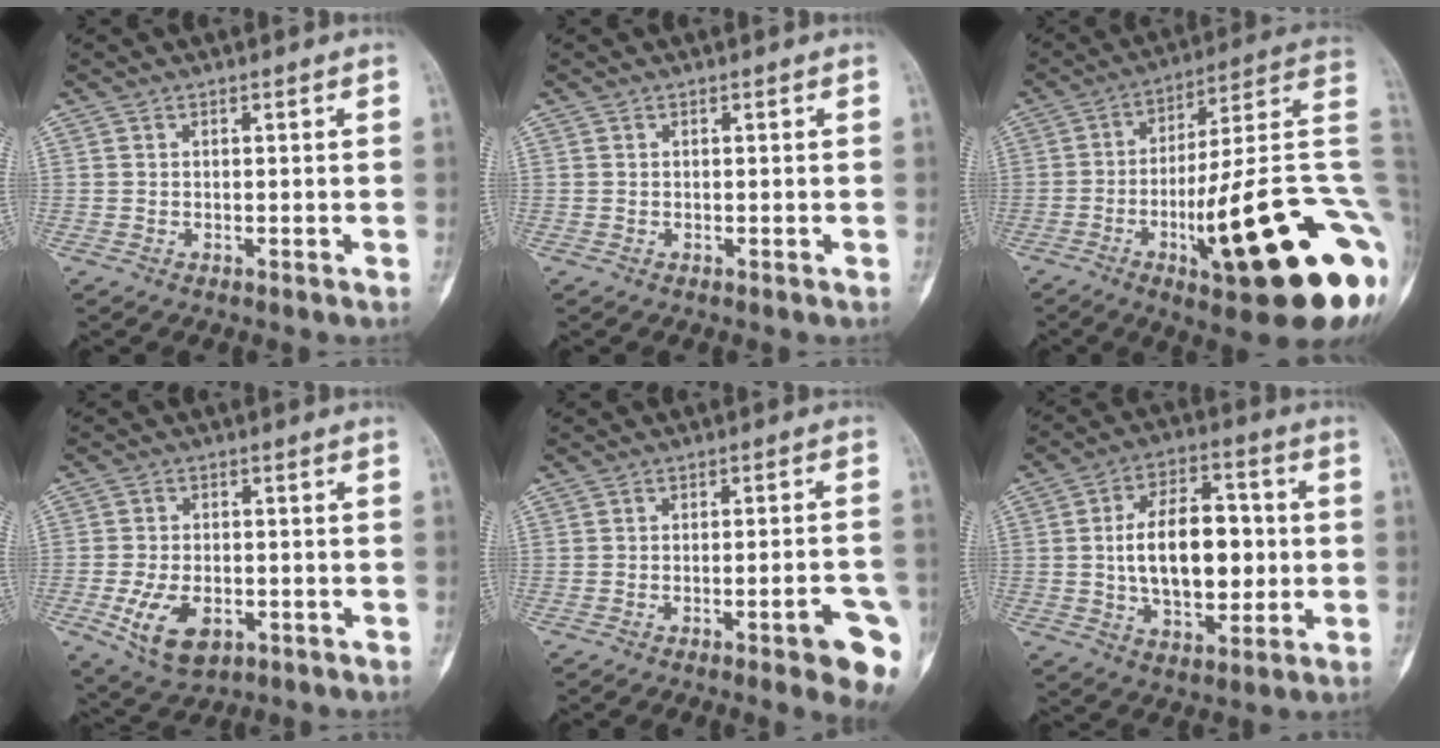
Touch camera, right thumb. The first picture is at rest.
{"total": 0.0}
{"total": 29.9, "force": [-7.9, 6.1, 28.2], "torque": [-0.337, 0.025, -0.114]}
{"total": 9.4, "force": [-3.2, 5.6, 6.8], "torque": [-0.118, 0.002, -0.046]}
{"total": 9.6, "force": [-4.4, 1.9, 8.3], "torque": [-0.088, 0.019, -0.049]}
{"total": 16.6, "force": [0.0, 9.6, 13.5], "torque": [-0.186, 0.020, 0.001]}